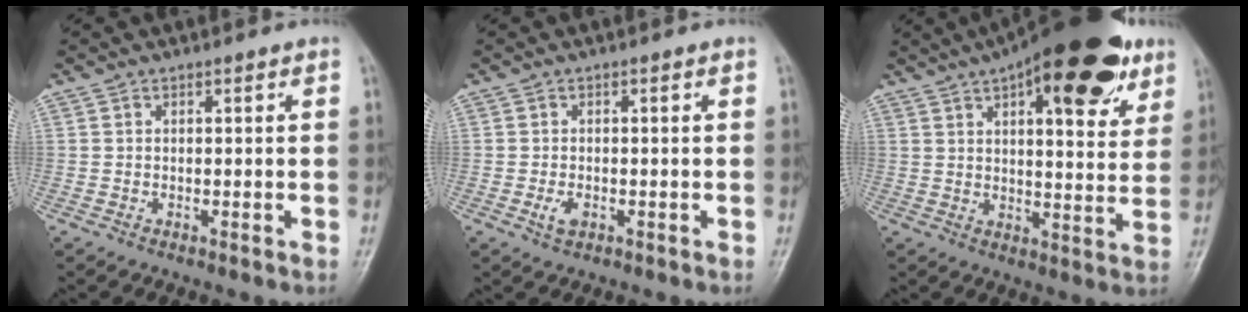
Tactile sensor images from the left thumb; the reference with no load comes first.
{"total": 2.1, "force": [-0.6, 1.3, 1.5], "torque": [-0.029, -0.002, -0.011]}
{"total": 22.5, "force": [12.4, 8.4, 16.8], "torque": [-0.211, -0.017, 0.176]}